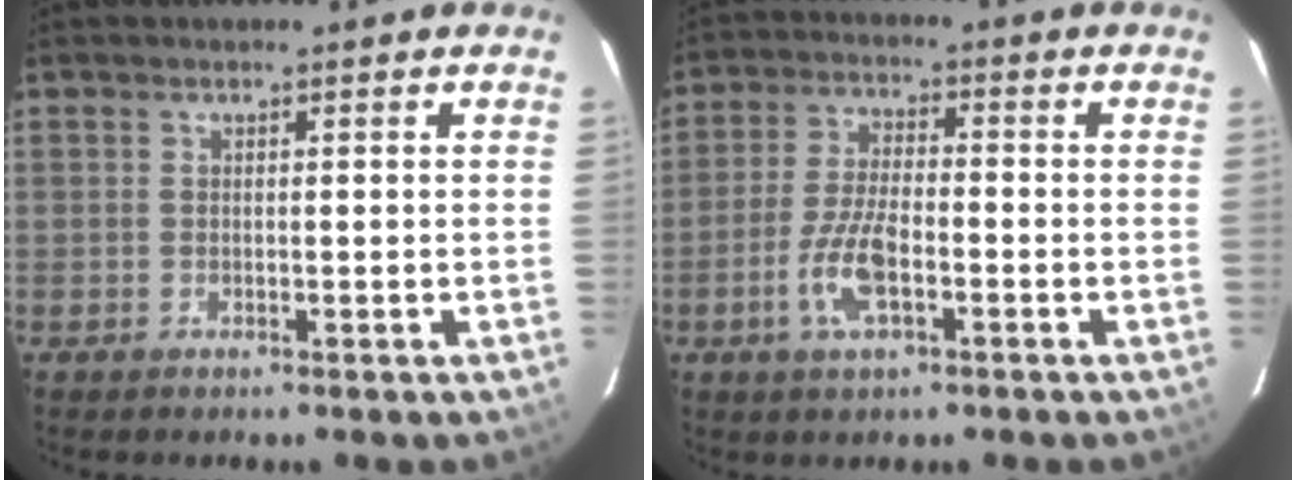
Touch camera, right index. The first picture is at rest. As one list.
[{"total": 8.6, "force": [-3.4, 3.2, 7.2], "torque": [-0.154, -0.002, -0.064]}]